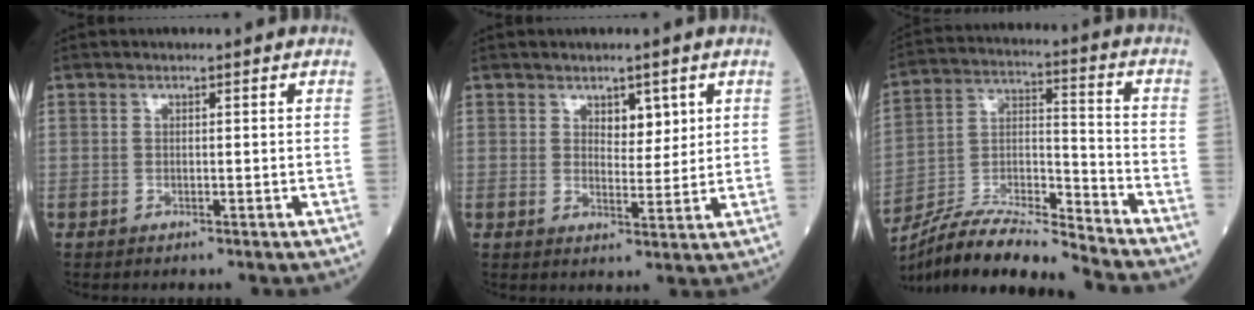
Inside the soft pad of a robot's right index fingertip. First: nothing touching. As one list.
[{"total": 3.6, "force": [1.9, 1.9, 2.5], "torque": [-0.030, -0.003, 0.030]}, {"total": 15.3, "force": [-14.2, 0.0, 5.7], "torque": [-0.098, 0.013, -0.262]}]